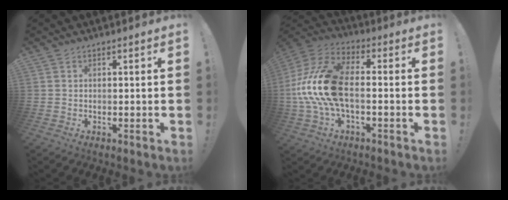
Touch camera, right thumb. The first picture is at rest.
{"total": 18.1, "force": [-1.8, 10.2, 14.9], "torque": [-0.296, 0.029, -0.017]}